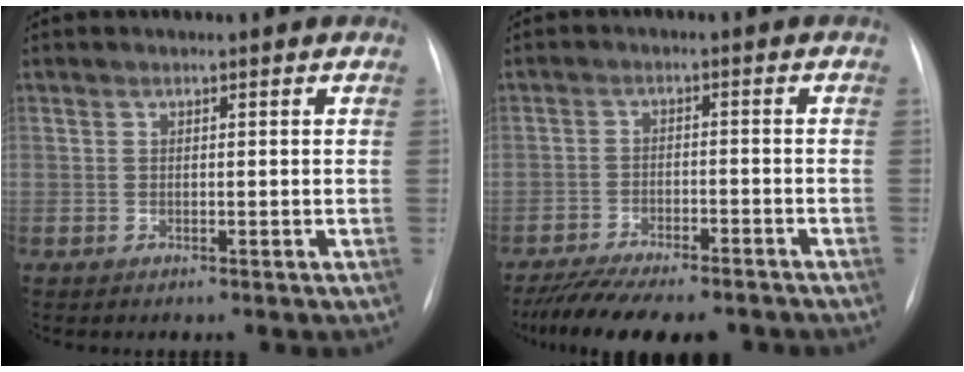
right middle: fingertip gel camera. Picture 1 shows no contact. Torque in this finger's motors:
{"motor_torque": [1.09, -1.05, 0.23, 0.05]}